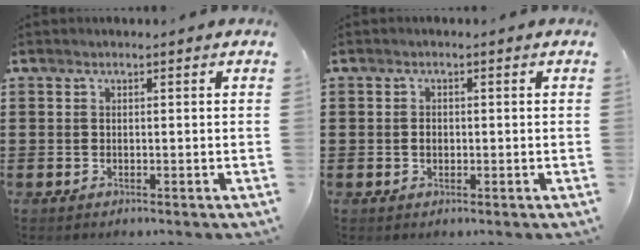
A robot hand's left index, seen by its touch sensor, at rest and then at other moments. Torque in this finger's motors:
{"motor_torque": [0.25, 0.10, 0.14, 0.04]}